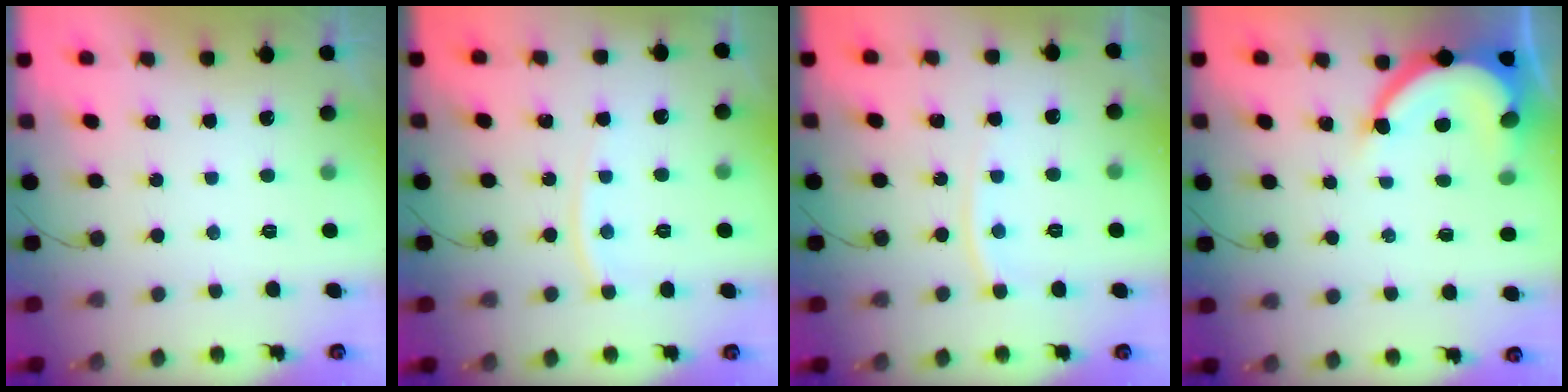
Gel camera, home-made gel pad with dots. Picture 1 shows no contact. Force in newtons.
{"total": 6.2, "press": 6.2, "slide": 0.8}
{"total": 7.0, "press": 6.9, "slide": 1.0}
{"total": 10.0, "press": 9.9, "slide": 1.0}